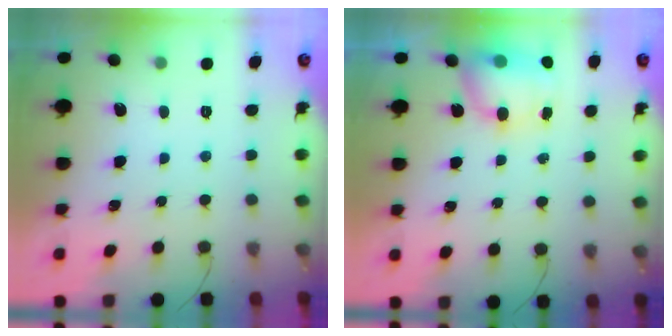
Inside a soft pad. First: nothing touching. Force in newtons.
{"total": 8.6, "press": 7.8, "slide": 3.7}